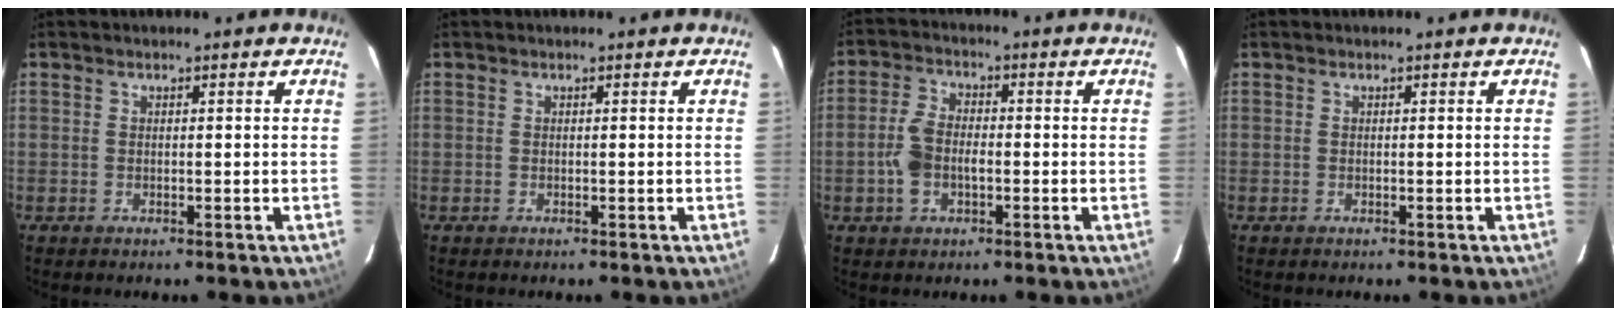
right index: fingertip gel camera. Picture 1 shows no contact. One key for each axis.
{"total": 0.0}
{"total": 6.0, "fx": -1.5, "fy": 3.8, "fz": 4.5, "tx": -0.098, "ty": 0.009, "tz": -0.023}
{"total": 0.0}